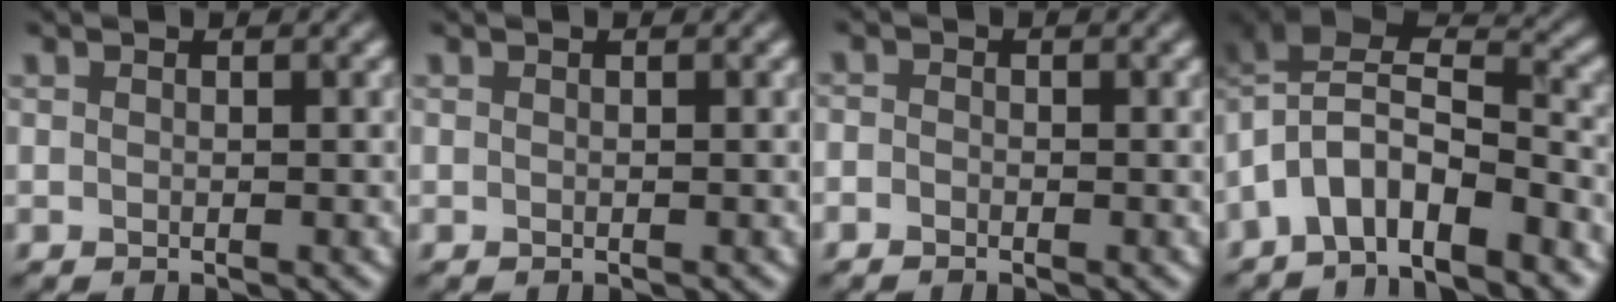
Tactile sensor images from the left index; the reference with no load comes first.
{"total": 0.0}
{"total": 0.9, "force": [-0.5, 0.6, 0.3], "torque": [-0.003, -0.002, -0.013]}
{"total": 7.8, "force": [-4.0, 3.6, 5.6], "torque": [-0.091, 0.013, -0.081]}